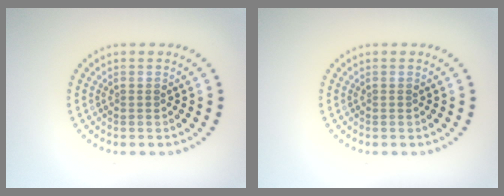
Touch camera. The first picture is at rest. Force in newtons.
{"total": 0.0}